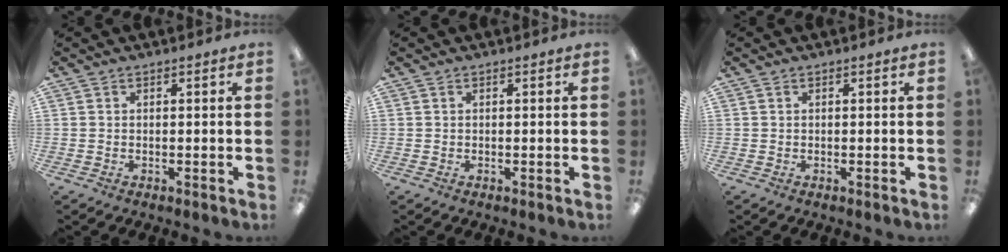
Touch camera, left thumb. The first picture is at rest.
{"total": 0.0}
{"total": 0.0}